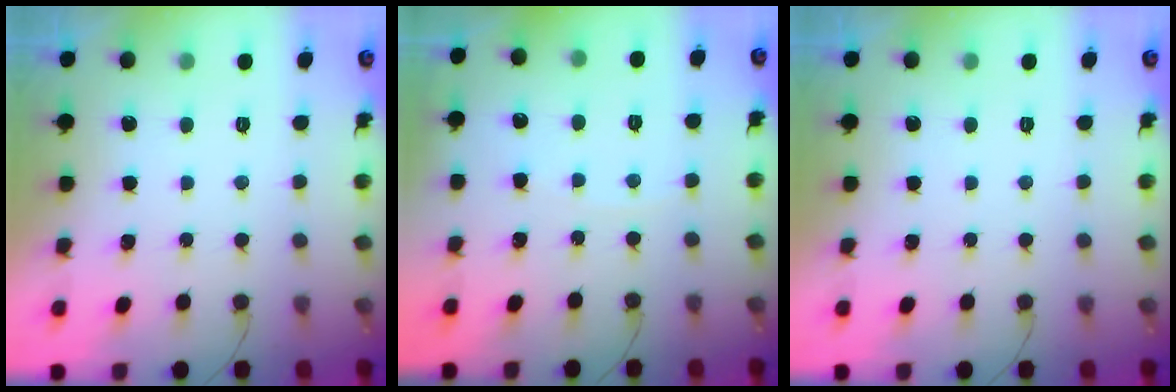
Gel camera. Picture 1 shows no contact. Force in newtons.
{"total": 2.6, "press": 2.6, "slide": 0.4}
{"total": 0.0}